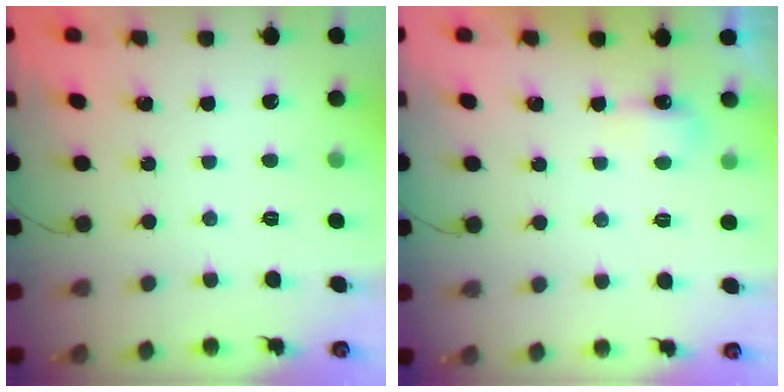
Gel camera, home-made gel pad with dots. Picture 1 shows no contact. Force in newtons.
{"total": 3.5, "press": 3.4, "slide": 0.7}